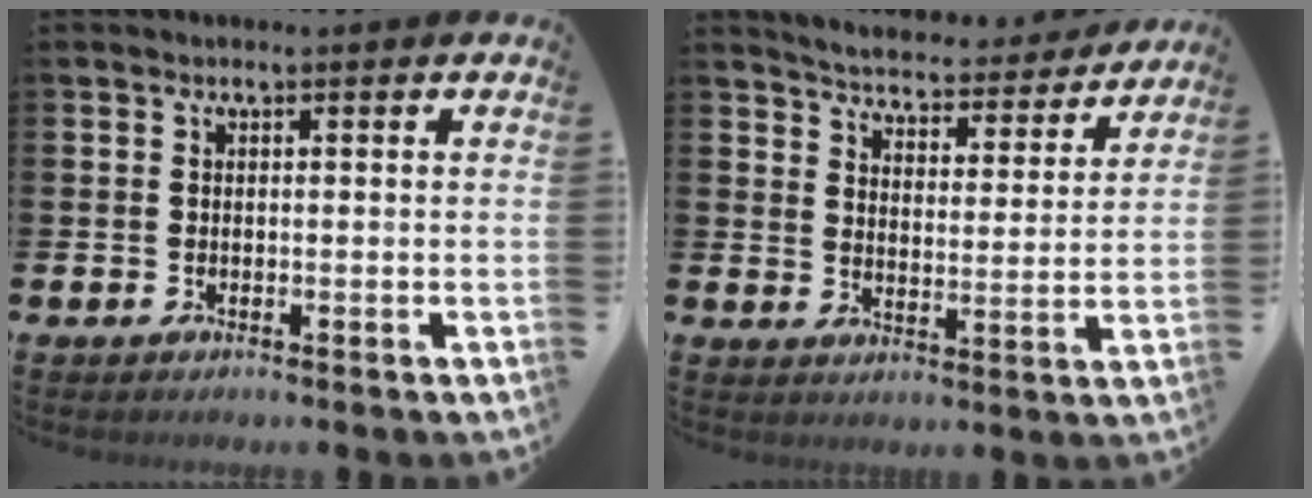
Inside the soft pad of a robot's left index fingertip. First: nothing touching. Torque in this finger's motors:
{"motor_torque": [0.75, -1.38, 0.33, 0.01]}